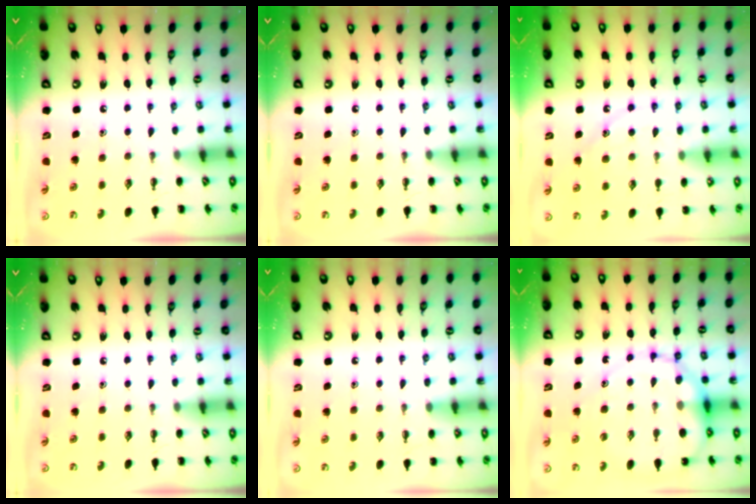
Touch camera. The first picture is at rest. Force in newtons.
{"total": 0.0}
{"total": 11.5, "press": 11.4, "slide": 1.1}
{"total": 0.0}
{"total": 3.9, "press": 3.7, "slide": 1.2}
{"total": 15.5, "press": 15.0, "slide": 3.9}